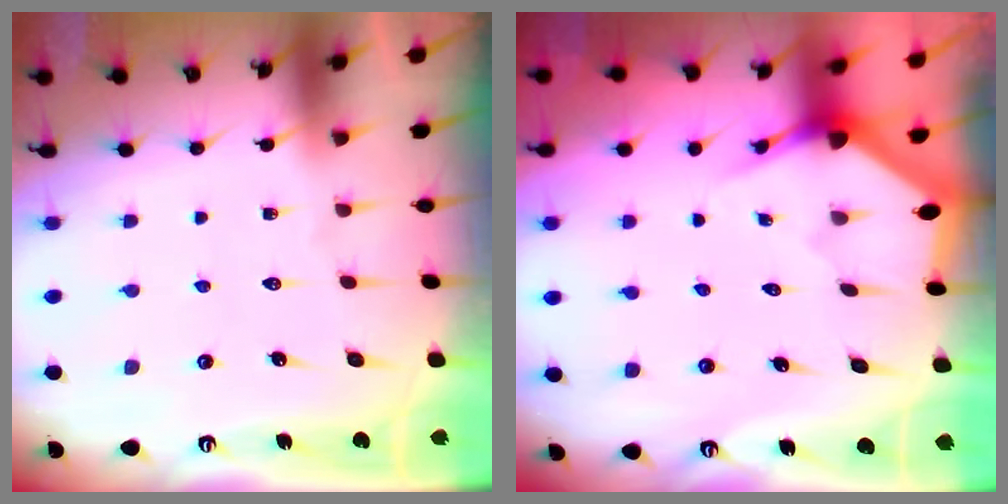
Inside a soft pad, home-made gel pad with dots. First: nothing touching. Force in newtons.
{"total": 2.9, "press": 2.9, "slide": 0.2}